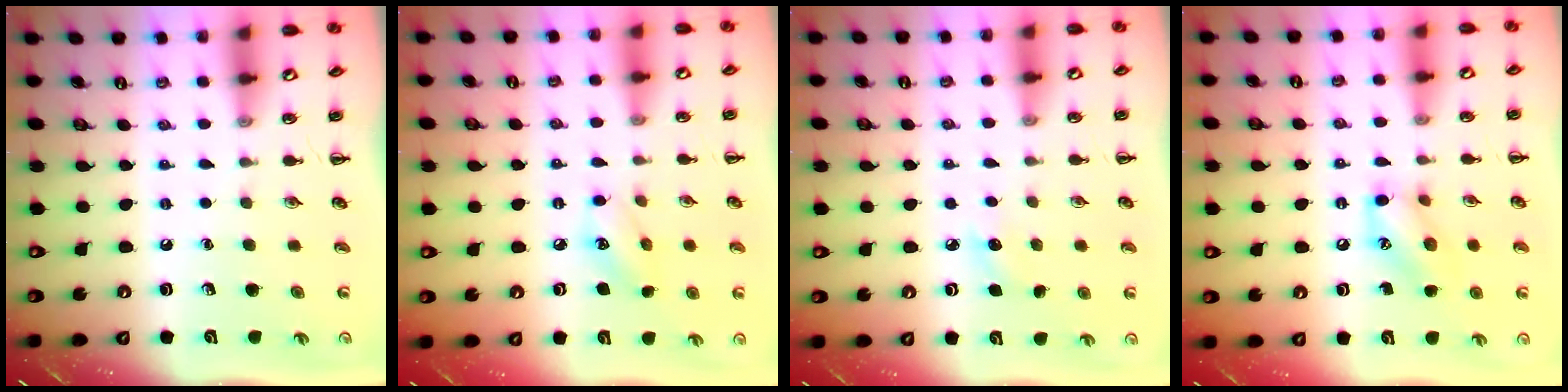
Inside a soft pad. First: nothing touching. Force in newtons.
{"total": 6.6, "press": 6.6, "slide": 0.9}
{"total": 6.1, "press": 5.9, "slide": 1.7}
{"total": 10.9, "press": 10.8, "slide": 1.2}